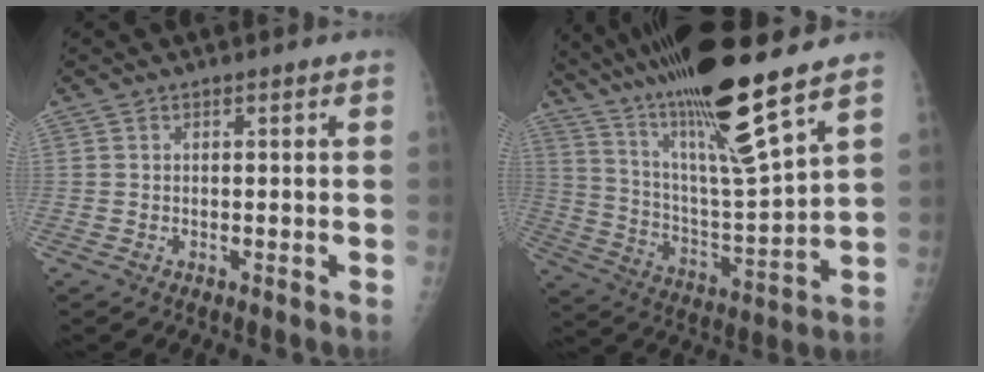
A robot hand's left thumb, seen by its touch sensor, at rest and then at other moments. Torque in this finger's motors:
{"motor_torque": [3.35, 1.16, 1.59, -1.18, 0.63]}